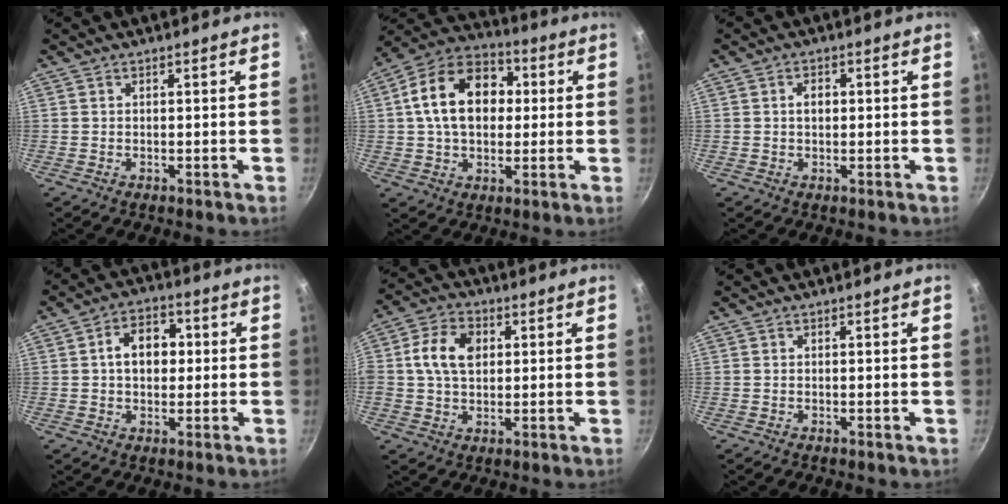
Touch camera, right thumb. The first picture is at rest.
{"total": 17.0, "force": [2.3, 12.0, 11.8], "torque": [-0.163, 0.027, 0.023]}
{"total": 2.5, "force": [0.3, 1.7, 1.8], "torque": [-0.017, 0.005, 0.003]}
{"total": 8.5, "force": [0.9, 6.1, 5.8], "torque": [-0.056, 0.016, 0.005]}
{"total": 9.5, "force": [1.7, 6.6, 6.6], "torque": [-0.110, 0.010, 0.020]}
{"total": 0.0}